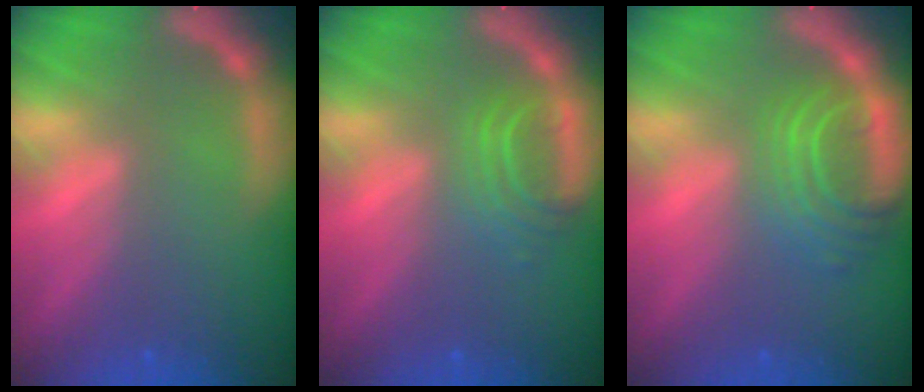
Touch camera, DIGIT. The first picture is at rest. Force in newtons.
{"total": 3.5}
{"total": 6.1}